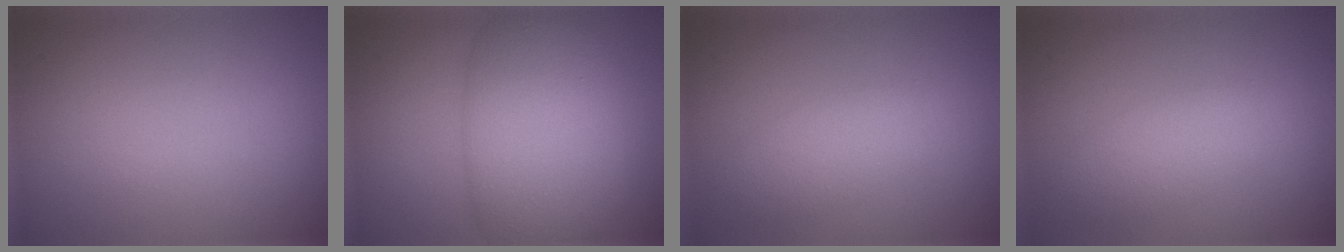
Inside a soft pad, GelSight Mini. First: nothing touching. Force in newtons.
{"total": 9.8, "press": 9.8, "slide": 0.7}
{"total": 3.0, "press": 3.0, "slide": 0.1}
{"total": 3.0, "press": 3.0, "slide": 0.1}